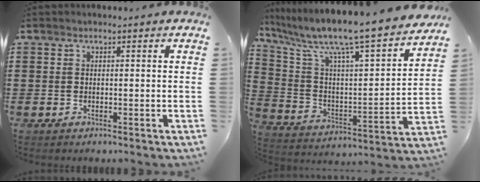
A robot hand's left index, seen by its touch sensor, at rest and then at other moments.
{"total": 9.5, "force": [8.0, 0.0, 5.2], "torque": [-0.139, -0.076, 0.122]}